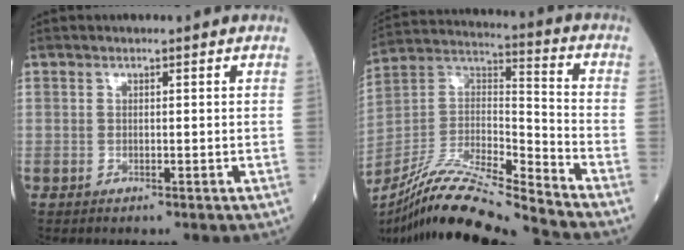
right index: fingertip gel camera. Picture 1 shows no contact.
{"total": 18.3, "force": [-16.6, -0.7, 7.8], "torque": [-0.160, 0.011, -0.303]}